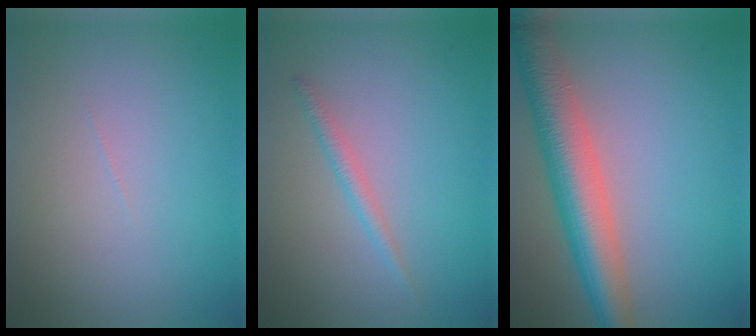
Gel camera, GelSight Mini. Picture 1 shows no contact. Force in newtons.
{"total": 1.3, "press": 1.3, "slide": 0.1}
{"total": 6.8, "press": 6.8, "slide": 0.2}